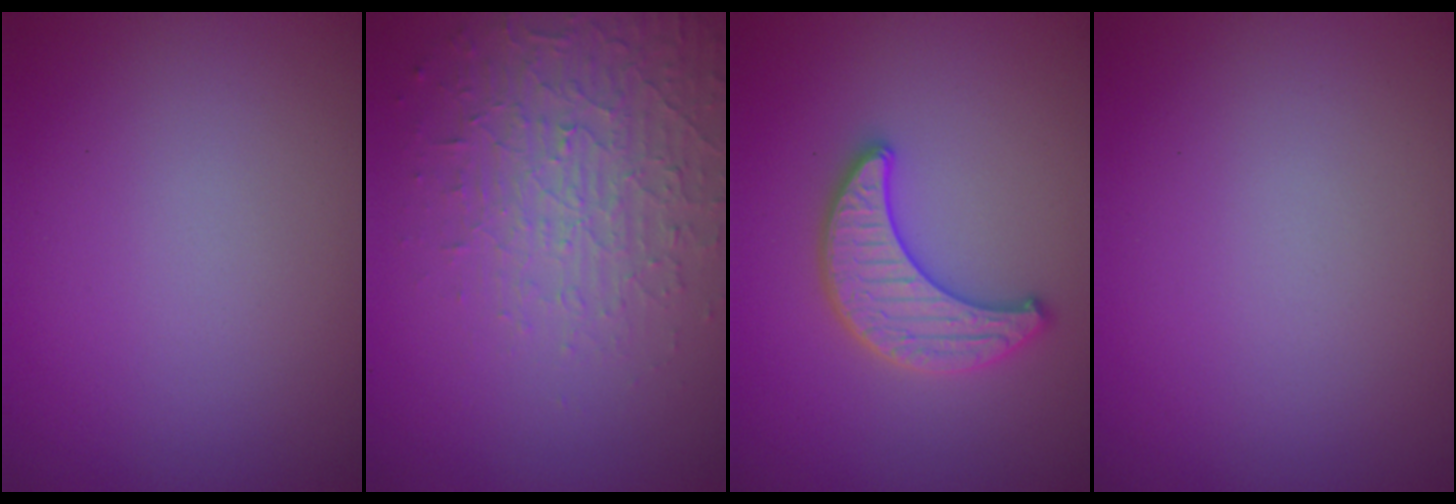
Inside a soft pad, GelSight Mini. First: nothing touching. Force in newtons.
{"total": 4.8, "press": 3.1, "slide": 3.6}
{"total": 3.4, "press": 3.3, "slide": 0.7}
{"total": 0.0}